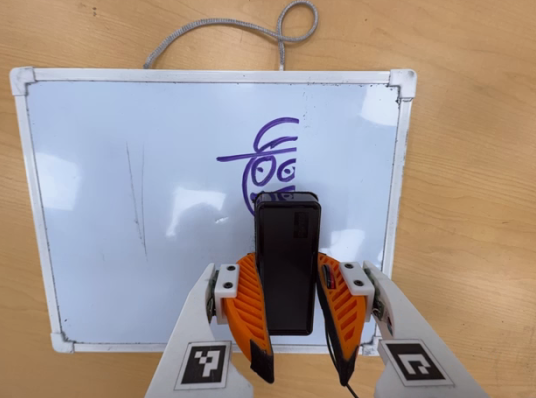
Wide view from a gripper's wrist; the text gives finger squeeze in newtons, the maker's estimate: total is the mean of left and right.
{"total": 9.4, "left": 7.1, "right": 11.6}